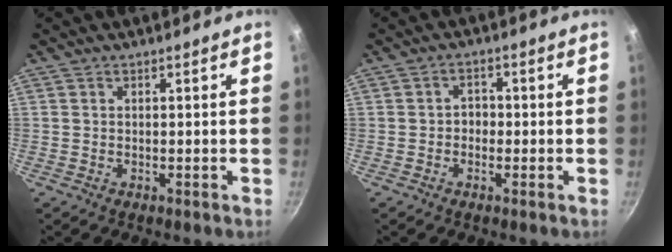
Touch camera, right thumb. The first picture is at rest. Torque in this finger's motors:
{"motor_torque": [-0.29, 0.26, -0.07, 0.08, -0.04]}